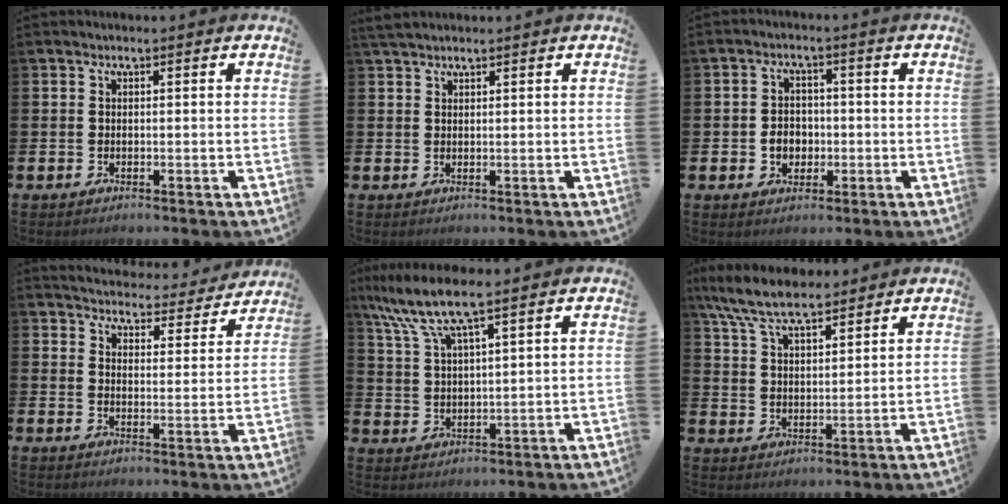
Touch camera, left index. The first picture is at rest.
{"total": 1.9, "force": [1.7, 0.5, 0.5], "torque": [-0.010, 0.002, 0.032]}
{"total": 3.5, "force": [-0.8, 2.9, 1.8], "torque": [-0.025, 0.000, -0.022]}
{"total": 4.5, "force": [4.4, 0.7, 0.1], "torque": [-0.013, -0.042, 0.072]}
{"total": 7.9, "force": [6.2, 0.9, 4.7], "torque": [-0.114, -0.015, 0.110]}
{"total": 8.2, "force": [7.4, 1.9, 3.0], "torque": [-0.091, -0.024, 0.137]}